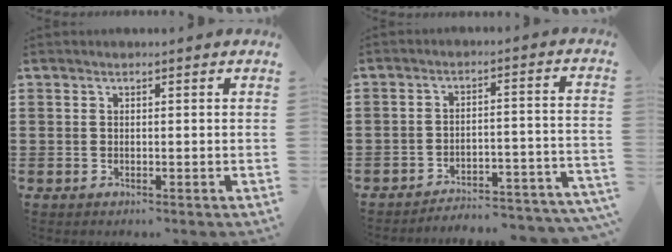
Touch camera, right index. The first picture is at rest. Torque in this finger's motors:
{"motor_torque": [1.05, 1.09, 0.20, 0.04]}